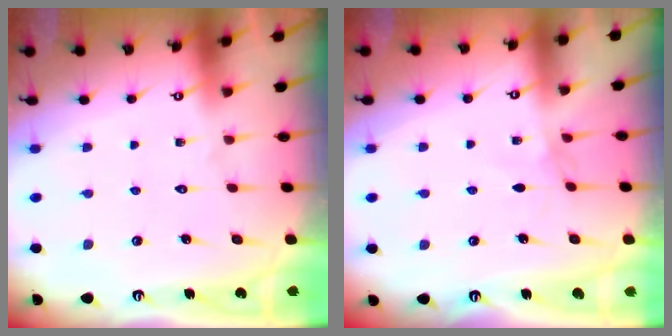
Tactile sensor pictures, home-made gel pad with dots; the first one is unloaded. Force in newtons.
{"total": 1.2, "press": 1.1, "slide": 0.4}